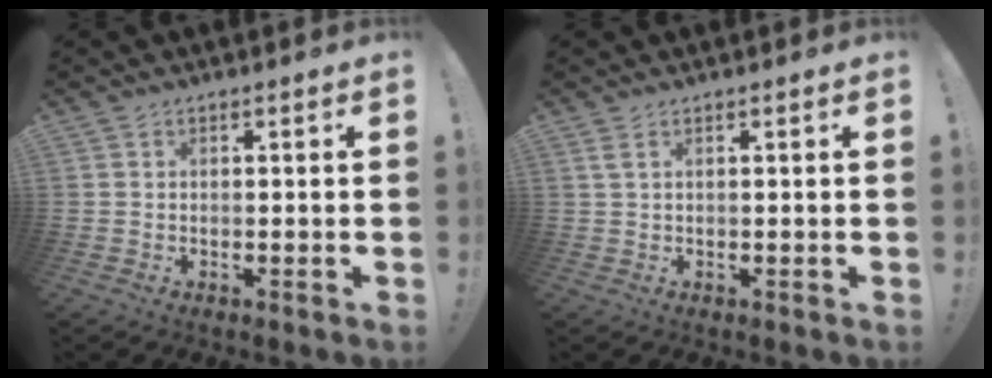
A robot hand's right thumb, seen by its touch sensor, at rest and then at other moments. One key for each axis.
{"total": 1.6, "fx": 0.7, "fy": 0.2, "fz": 1.4, "tx": -0.029, "ty": 0.001, "tz": 0.012}